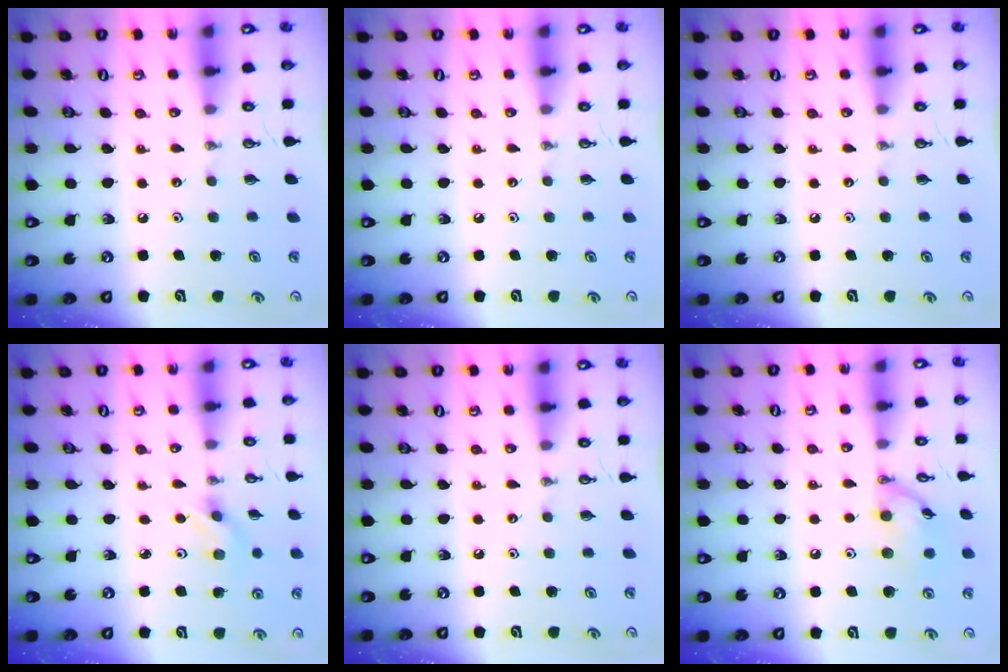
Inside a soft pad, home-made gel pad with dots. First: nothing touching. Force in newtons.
{"total": 0.0}
{"total": 0.0}
{"total": 2.0, "press": 1.9, "slide": 0.6}
{"total": 0.0}
{"total": 10.9, "press": 10.9, "slide": 0.2}